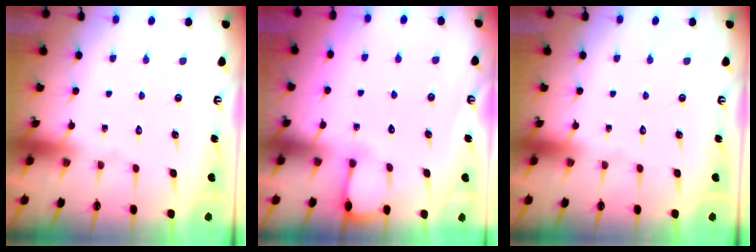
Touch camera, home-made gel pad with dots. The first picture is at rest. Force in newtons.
{"total": 2.4, "press": 2.4, "slide": 0.3}
{"total": 0.0}